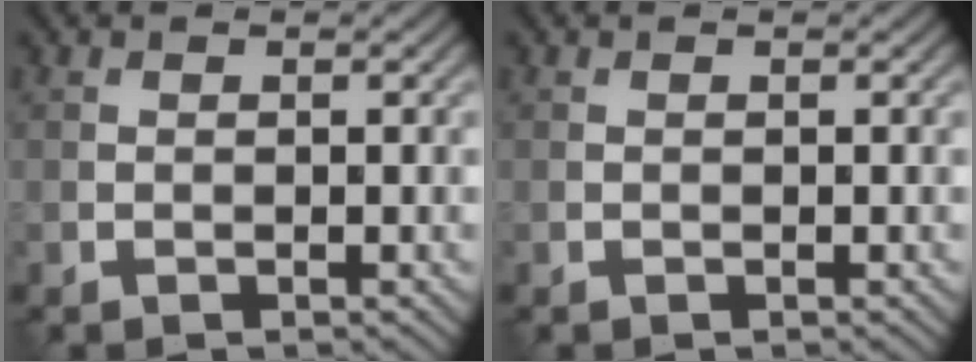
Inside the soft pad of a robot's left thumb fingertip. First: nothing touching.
{"total": 0.0}